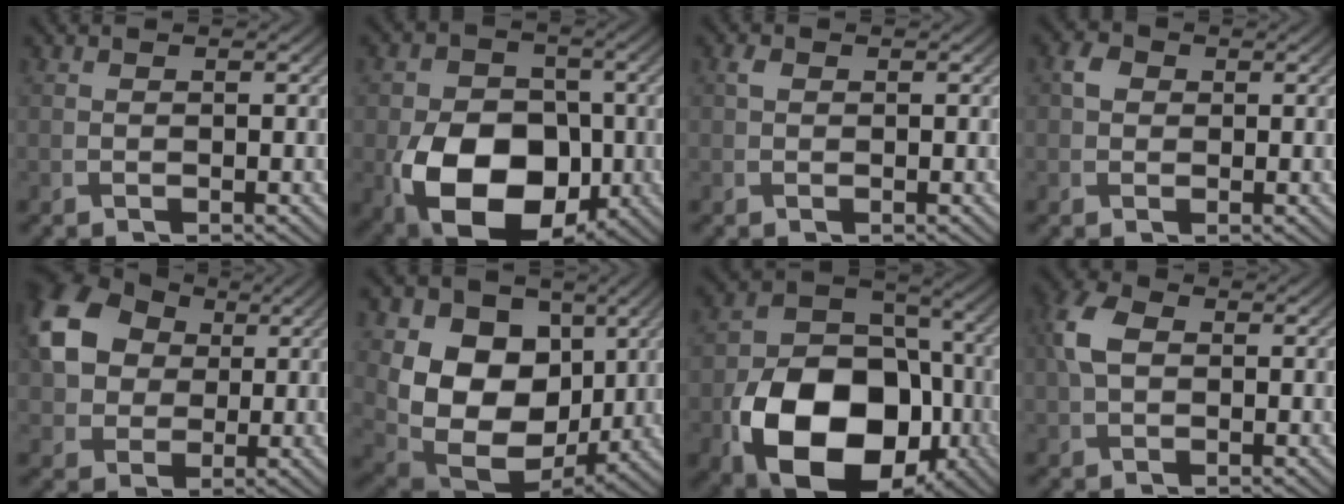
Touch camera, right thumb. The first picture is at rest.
{"total": 14.9, "force": [-4.4, 10.4, 9.7], "torque": [-0.169, -0.041, -0.080]}
{"total": 1.1, "force": [0.3, 0.8, 0.7], "torque": [-0.016, 0.002, 0.003]}
{"total": 2.1, "force": [0.3, 1.9, 1.0], "torque": [-0.020, 0.002, -0.001]}
{"total": 11.9, "force": [2.6, 9.3, 6.9], "torque": [-0.172, 0.012, 0.040]}
{"total": 14.9, "force": [2.5, 11.3, 9.3], "torque": [-0.186, -0.012, 0.052]}
{"total": 17.9, "force": [-6.7, 12.4, 11.1], "torque": [-0.184, -0.057, -0.108]}
{"total": 4.7, "force": [0.6, 3.1, 3.4], "torque": [-0.087, 0.009, 0.004]}